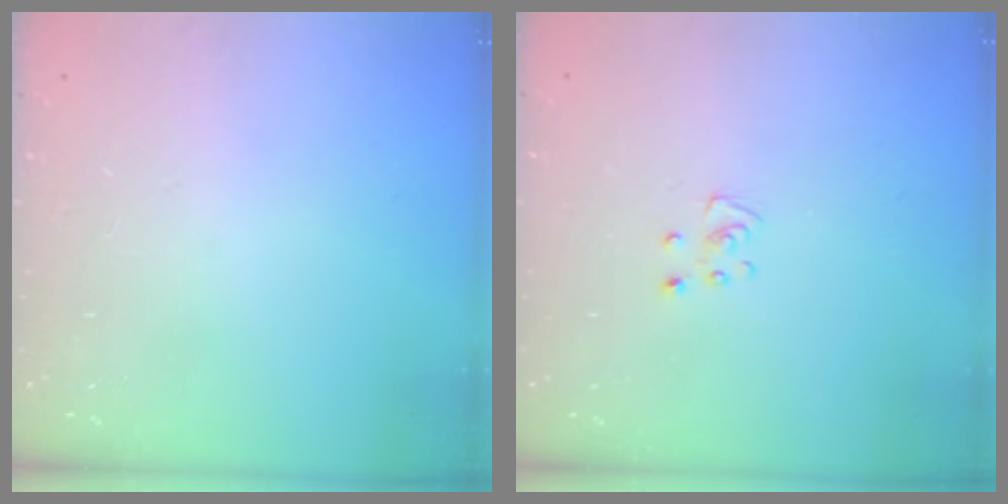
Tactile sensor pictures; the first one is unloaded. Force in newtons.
{"total": 3.9, "press": 3.9, "slide": 0.2}